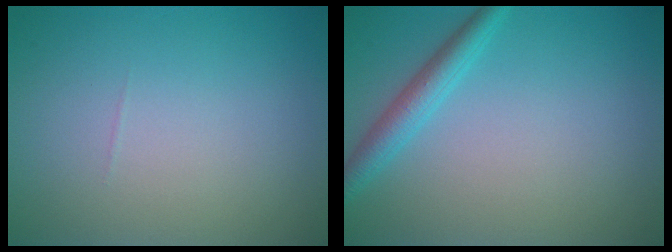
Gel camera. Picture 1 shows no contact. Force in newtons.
{"total": 2.6, "press": 2.6, "slide": 0.1}